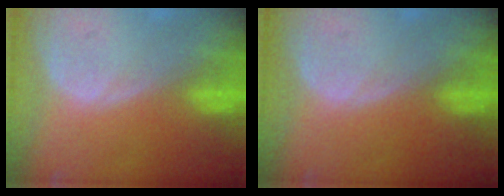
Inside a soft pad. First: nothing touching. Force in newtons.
{"total": 0.0}